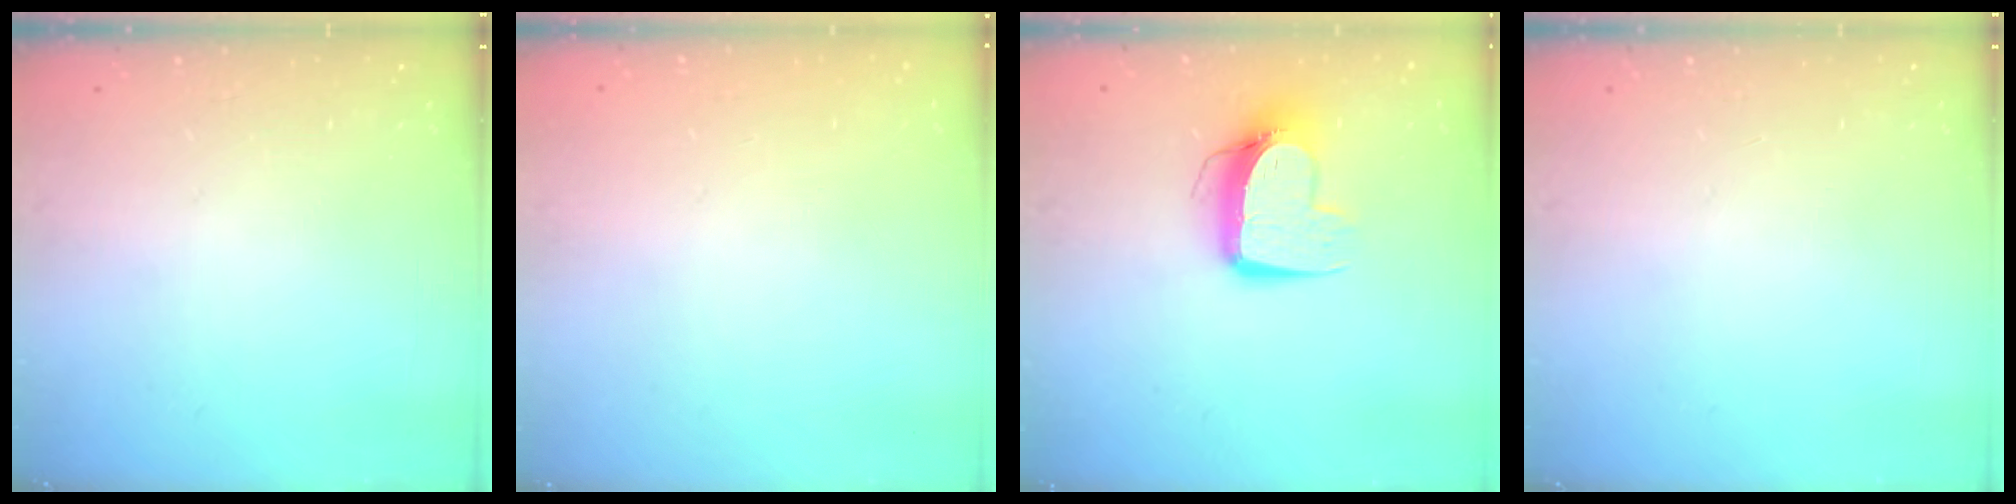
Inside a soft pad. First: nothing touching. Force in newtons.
{"total": 0.0}
{"total": 10.2, "press": 10.1, "slide": 1.1}
{"total": 0.0}